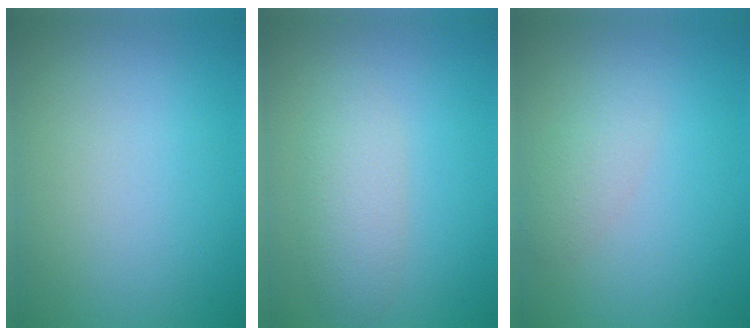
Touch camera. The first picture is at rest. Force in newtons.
{"total": 2.9, "press": 2.9, "slide": 0.1}
{"total": 1.8, "press": 1.8, "slide": 0.2}